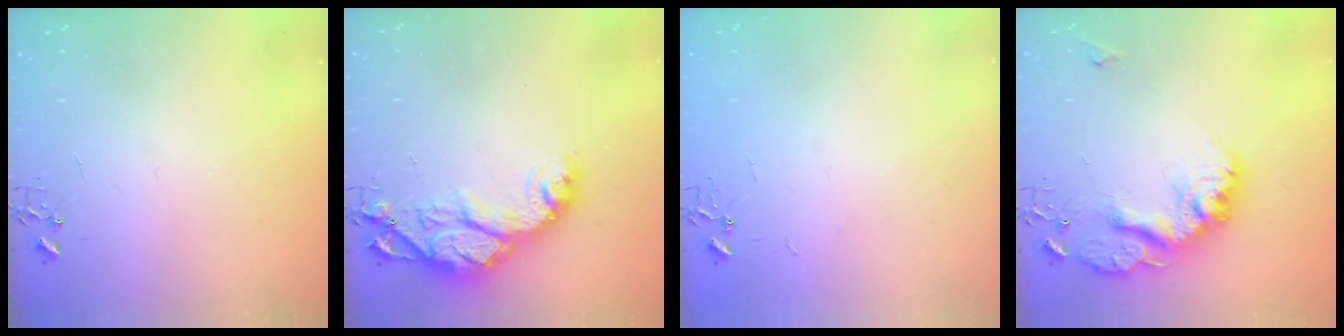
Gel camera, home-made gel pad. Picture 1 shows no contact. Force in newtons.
{"total": 15.3, "press": 15.3, "slide": 1.1}
{"total": 2.4, "press": 2.4, "slide": 0.3}
{"total": 19.5, "press": 19.5, "slide": 1.0}